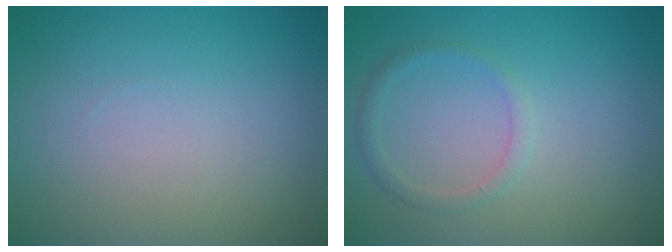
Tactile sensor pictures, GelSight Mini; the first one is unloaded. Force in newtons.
{"total": 1.3, "press": 1.3, "slide": 0.0}